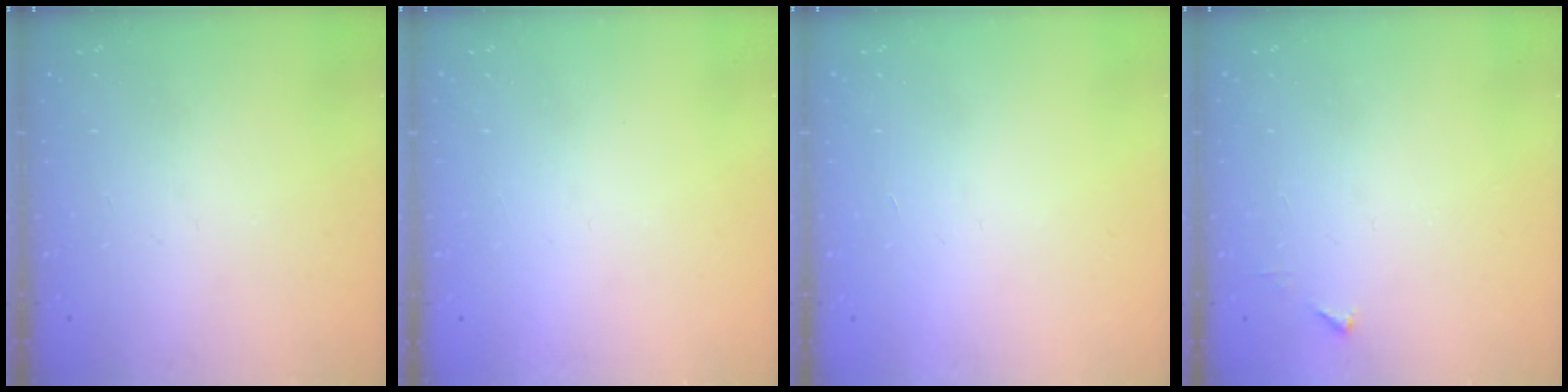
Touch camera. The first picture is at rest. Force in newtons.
{"total": 1.5, "press": 1.5, "slide": 0.1}
{"total": 1.7, "press": 1.7, "slide": 0.1}
{"total": 3.2, "press": 3.2, "slide": 0.3}